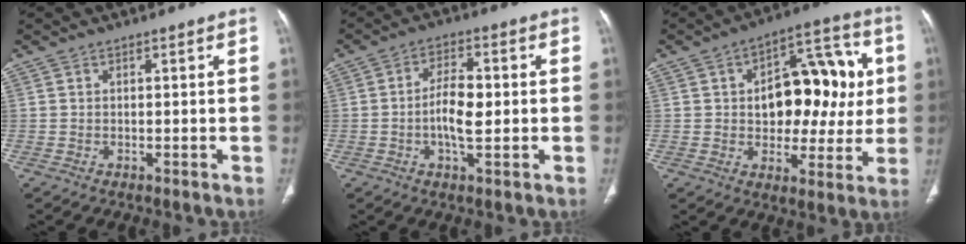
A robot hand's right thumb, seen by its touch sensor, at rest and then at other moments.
{"total": 7.1, "force": [-0.7, 3.1, 6.4], "torque": [-0.112, 0.007, -0.016]}
{"total": 19.0, "force": [2.3, 11.3, 15.1], "torque": [-0.151, 0.025, 0.036]}